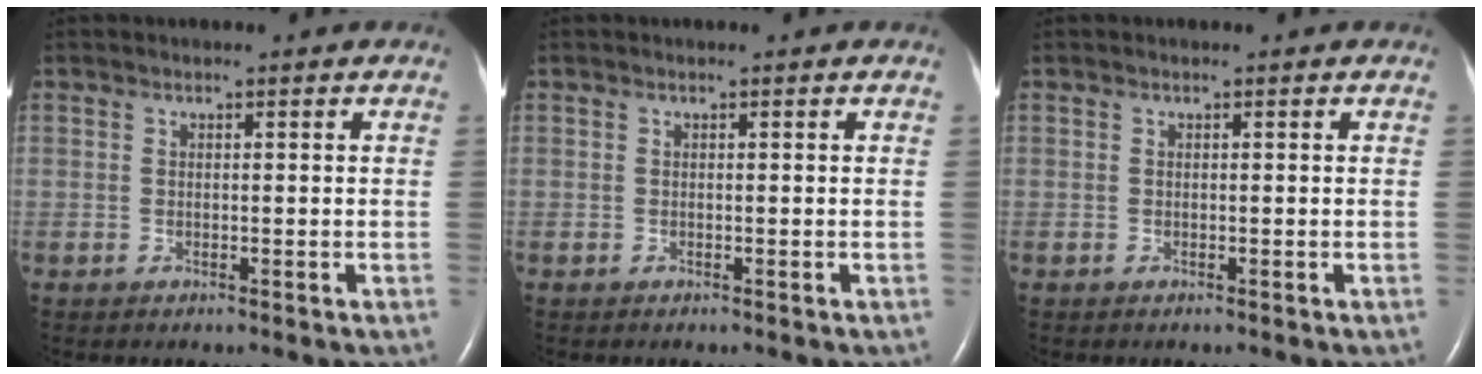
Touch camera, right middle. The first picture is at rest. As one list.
[{"total": 0.0}, {"total": 0.0}]